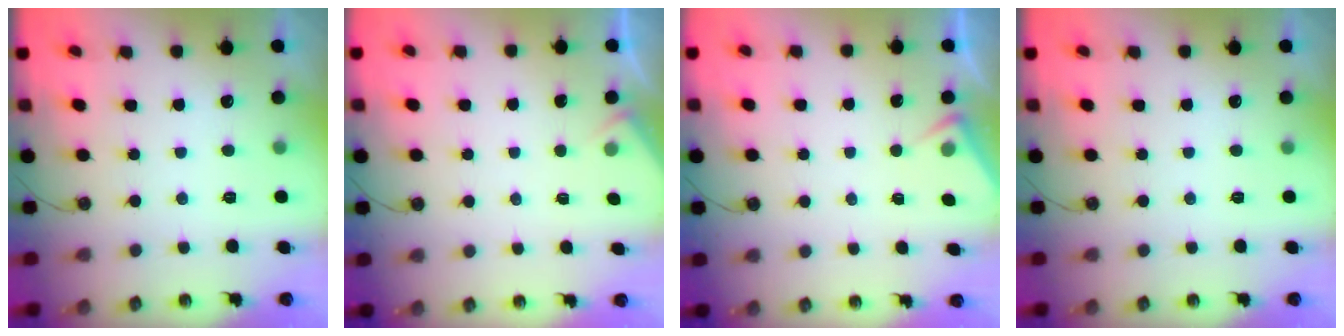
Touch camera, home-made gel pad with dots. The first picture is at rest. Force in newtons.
{"total": 2.5, "press": 2.4, "slide": 0.4}
{"total": 3.7, "press": 3.6, "slide": 0.5}
{"total": 0.0}